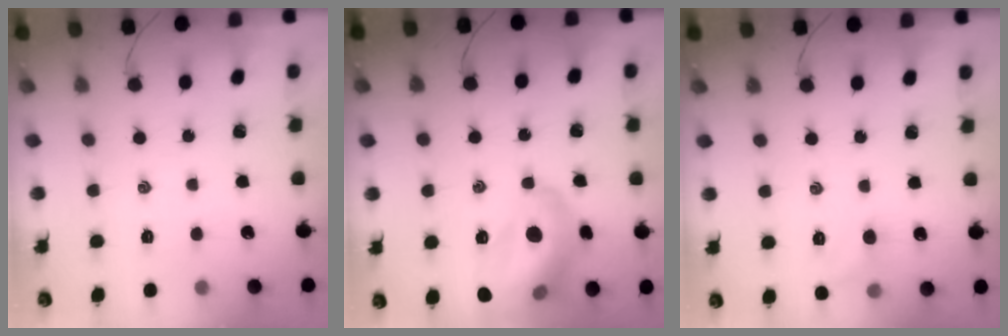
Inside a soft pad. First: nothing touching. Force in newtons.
{"total": 16.4, "press": 16.3, "slide": 2.4}
{"total": 5.7, "press": 5.4, "slide": 1.7}